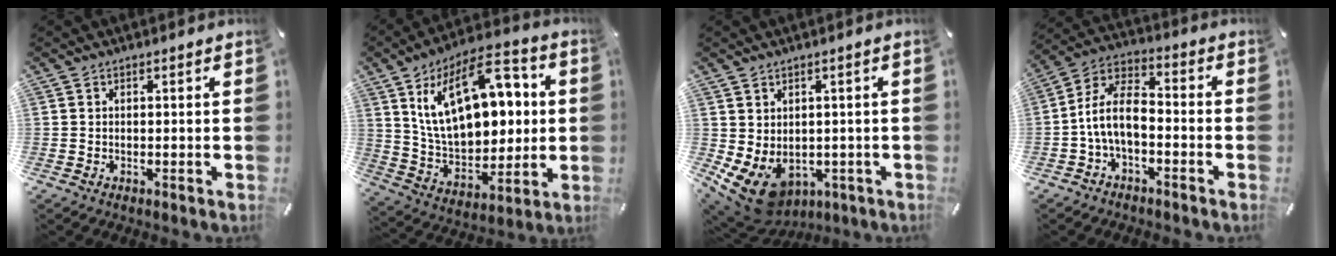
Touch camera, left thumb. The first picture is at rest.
{"total": 22.6, "force": [8.5, 13.8, 15.8], "torque": [-0.273, -0.036, 0.145]}
{"total": 8.0, "force": [-2.2, 6.4, 4.3], "torque": [-0.093, -0.008, -0.036]}
{"total": 10.0, "force": [-2.9, 5.5, 7.8], "torque": [-0.171, 0.005, -0.056]}